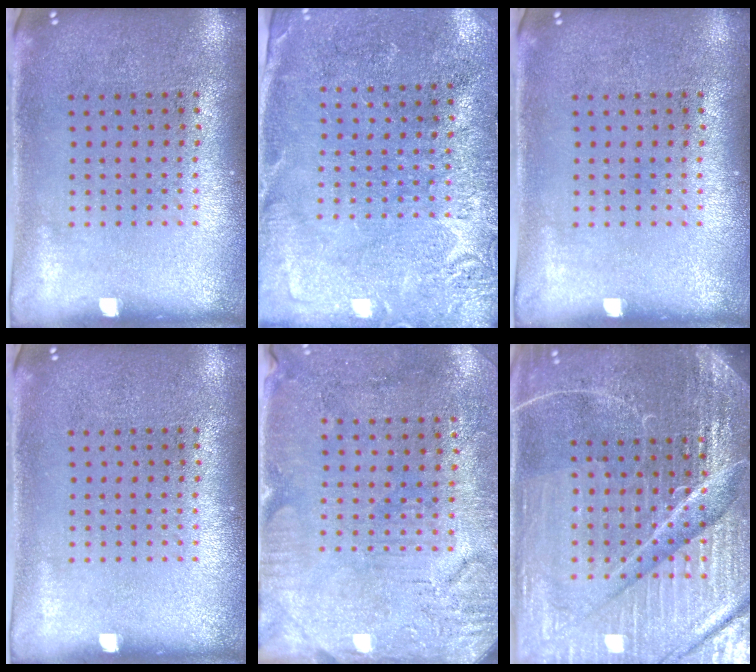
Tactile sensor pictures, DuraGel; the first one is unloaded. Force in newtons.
{"total": 2.7, "press": 2.6, "slide": 0.6}
{"total": 0.0}
{"total": 0.0}
{"total": 3.1, "press": 2.6, "slide": 1.6}
{"total": 6.4, "press": 5.7, "slide": 3.0}